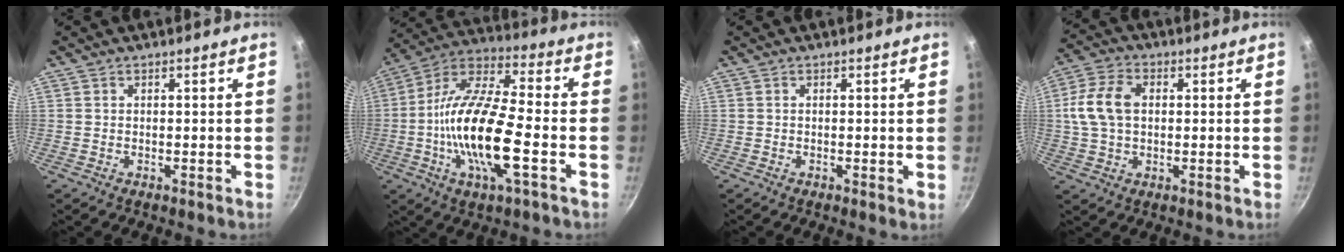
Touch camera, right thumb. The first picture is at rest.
{"total": 19.1, "force": [-4.2, 5.9, 17.6], "torque": [-0.337, 0.028, -0.099]}
{"total": 0.5, "force": [-0.1, 0.1, 0.5], "torque": [-0.006, -0.003, -0.003]}
{"total": 10.0, "force": [1.1, 6.8, 7.2], "torque": [-0.136, 0.019, 0.014]}